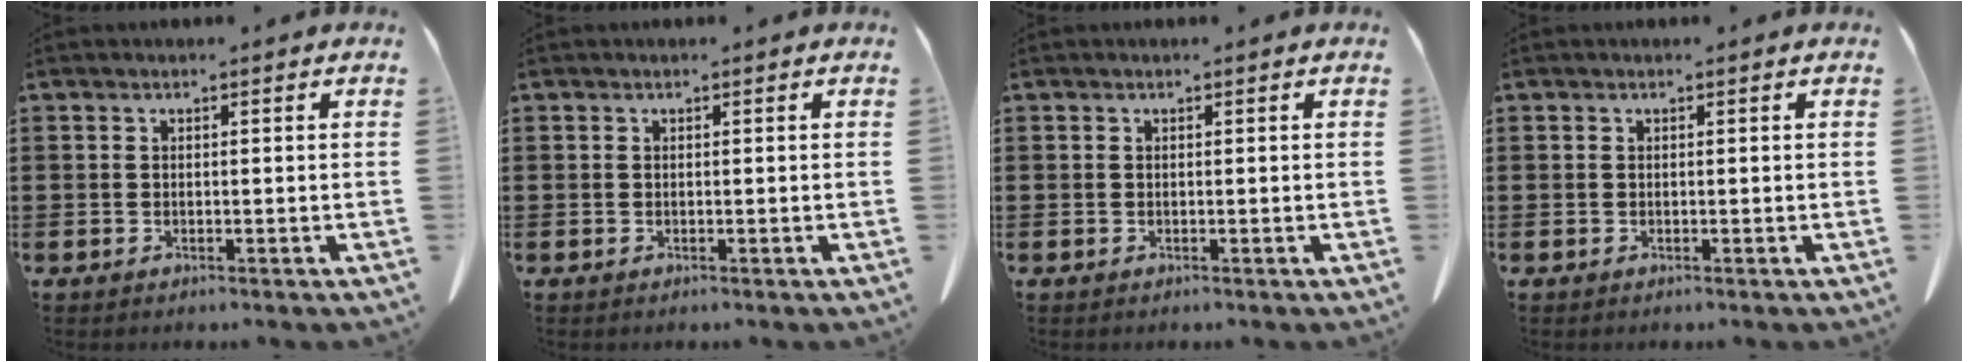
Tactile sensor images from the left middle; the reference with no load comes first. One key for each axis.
{"total": 0.0}
{"total": 0.0}
{"total": 0.0}